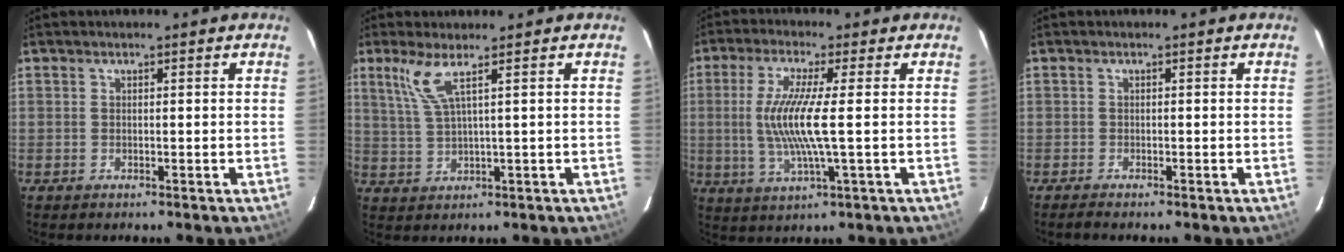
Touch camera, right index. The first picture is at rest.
{"total": 4.6, "force": [2.5, -0.4, 3.9], "torque": [-0.083, -0.007, 0.058]}
{"total": 10.1, "force": [0.0, 0.3, 10.1], "torque": [-0.202, -0.008, 0.003]}
{"total": 1.4, "force": [-1.3, 0.1, 0.6], "torque": [-0.016, -0.006, -0.021]}